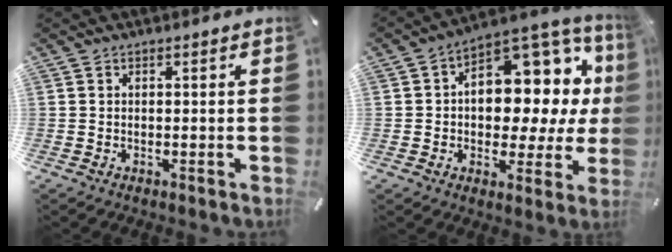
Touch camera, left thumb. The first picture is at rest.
{"total": 13.2, "force": [3.0, 9.2, 9.1], "torque": [-0.109, -0.042, 0.051]}